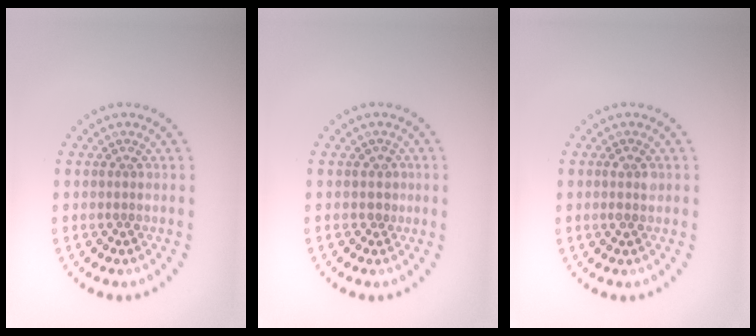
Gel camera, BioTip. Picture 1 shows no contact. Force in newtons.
{"total": 0.8, "press": 0.4, "slide": 0.7}
{"total": 1.2, "press": 1.1, "slide": 0.3}